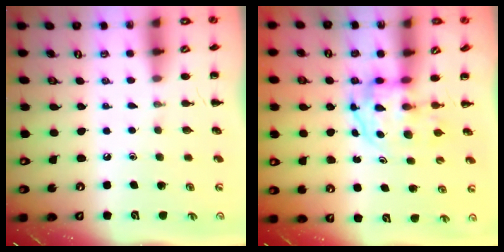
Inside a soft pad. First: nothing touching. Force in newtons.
{"total": 3.5, "press": 3.5, "slide": 0.5}